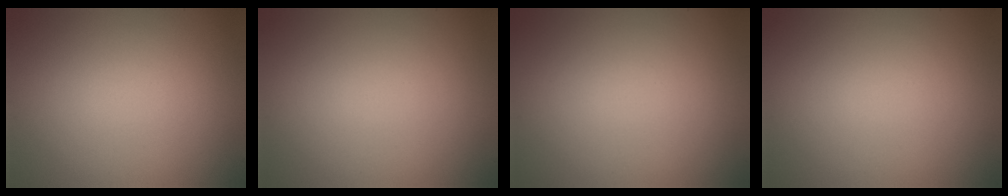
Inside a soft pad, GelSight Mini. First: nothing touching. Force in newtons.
{"total": 0.0}
{"total": 0.0}
{"total": 0.0}